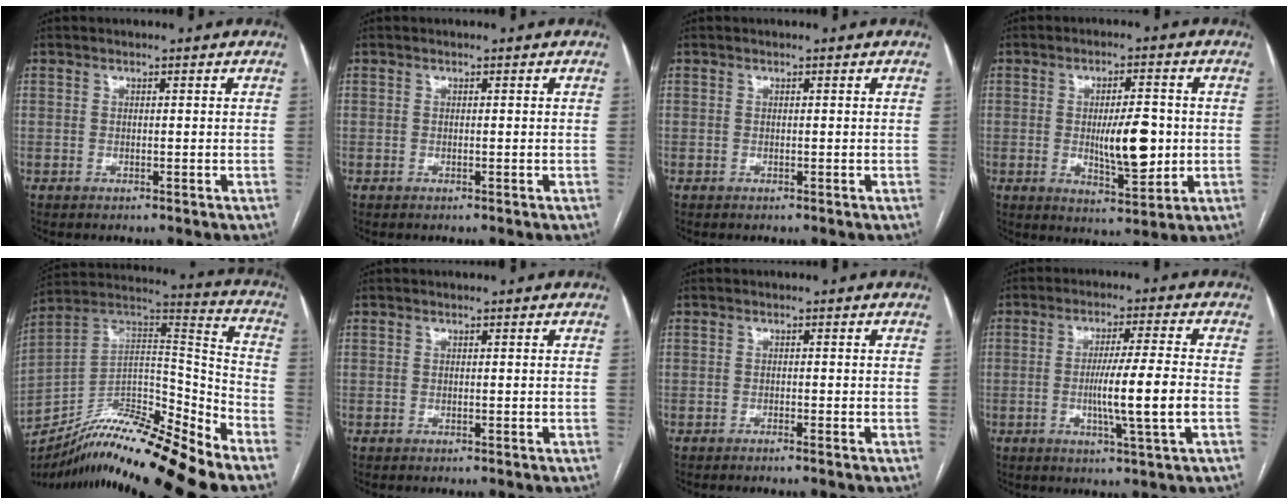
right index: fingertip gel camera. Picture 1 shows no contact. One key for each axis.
{"total": 0.0}
{"total": 0.0}
{"total": 9.0, "fx": -0.4, "fy": 2.7, "fz": 8.6, "tx": -0.137, "ty": -0.006, "tz": 0.000}
{"total": 19.8, "fx": -16.4, "fy": 0.5, "fz": 11.0, "tx": -0.194, "ty": 0.025, "tz": -0.293}
{"total": 0.0}
{"total": 0.6, "fx": -0.5, "fy": -0.2, "fz": 0.2, "tx": -0.006, "ty": 0.001, "tz": -0.010}
{"total": 9.2, "fx": -1.7, "fy": -0.9, "fz": 9.0, "tx": -0.157, "ty": -0.010, "tz": -0.030}